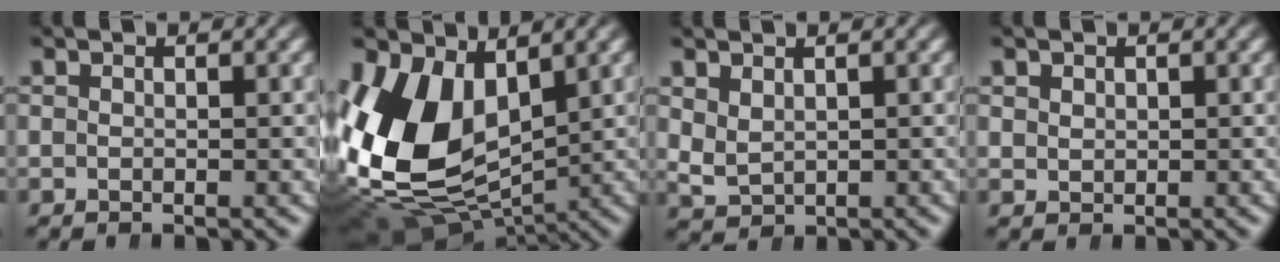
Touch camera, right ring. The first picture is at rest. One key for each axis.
{"total": 13.5, "fx": -0.9, "fy": 9.9, "fz": 9.2, "tx": -0.217, "ty": -0.052, "tz": 0.013}
{"total": 1.9, "fx": 1.1, "fy": 1.4, "fz": 0.7, "tx": -0.030, "ty": -0.015, "tz": 0.037}
{"total": 0.9, "fx": 0.9, "fy": 0.3, "fz": 0.0, "tx": -0.002, "ty": -0.007, "tz": 0.026}